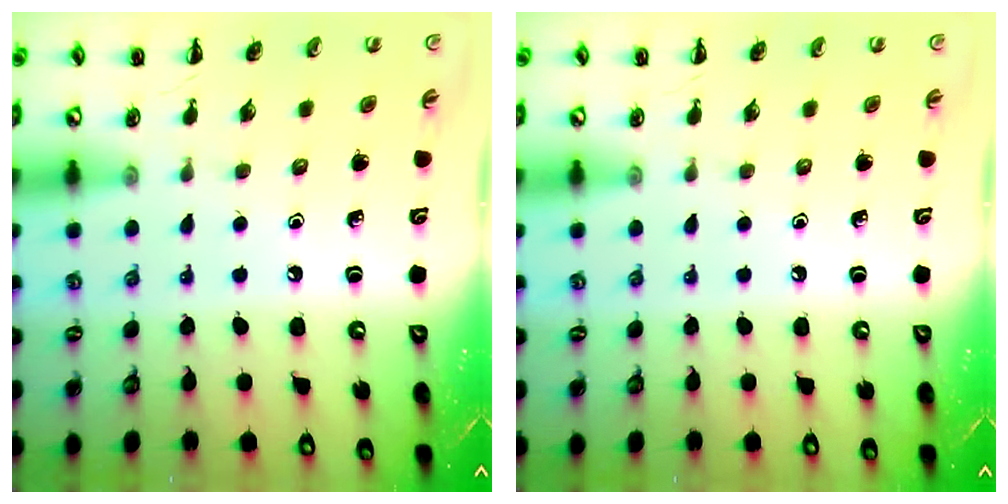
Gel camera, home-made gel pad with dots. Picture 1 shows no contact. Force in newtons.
{"total": 0.0}